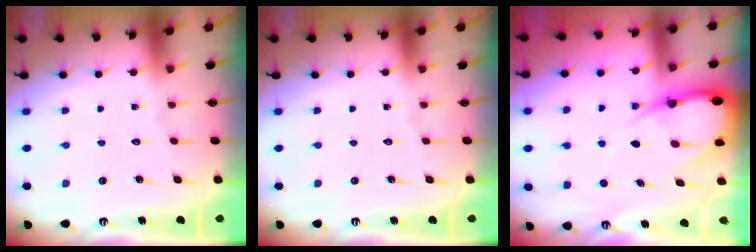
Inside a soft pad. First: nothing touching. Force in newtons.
{"total": 0.0}
{"total": 9.1, "press": 9.1, "slide": 0.9}